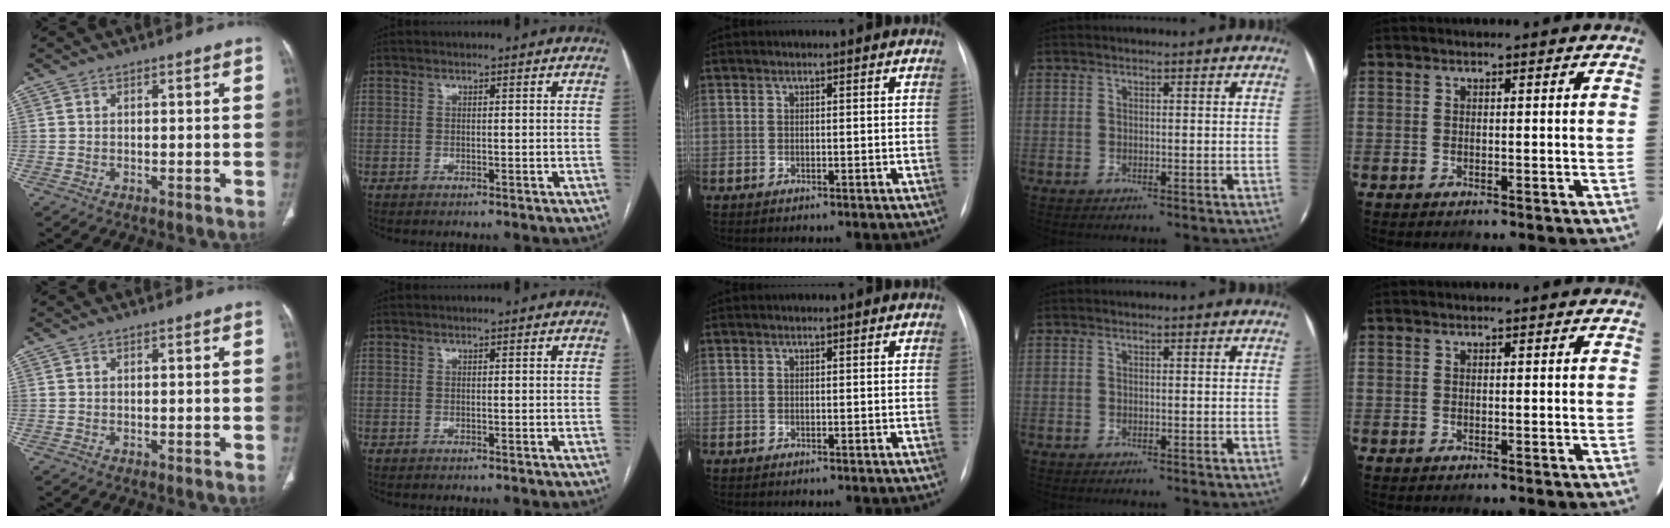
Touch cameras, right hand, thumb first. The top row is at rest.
{}